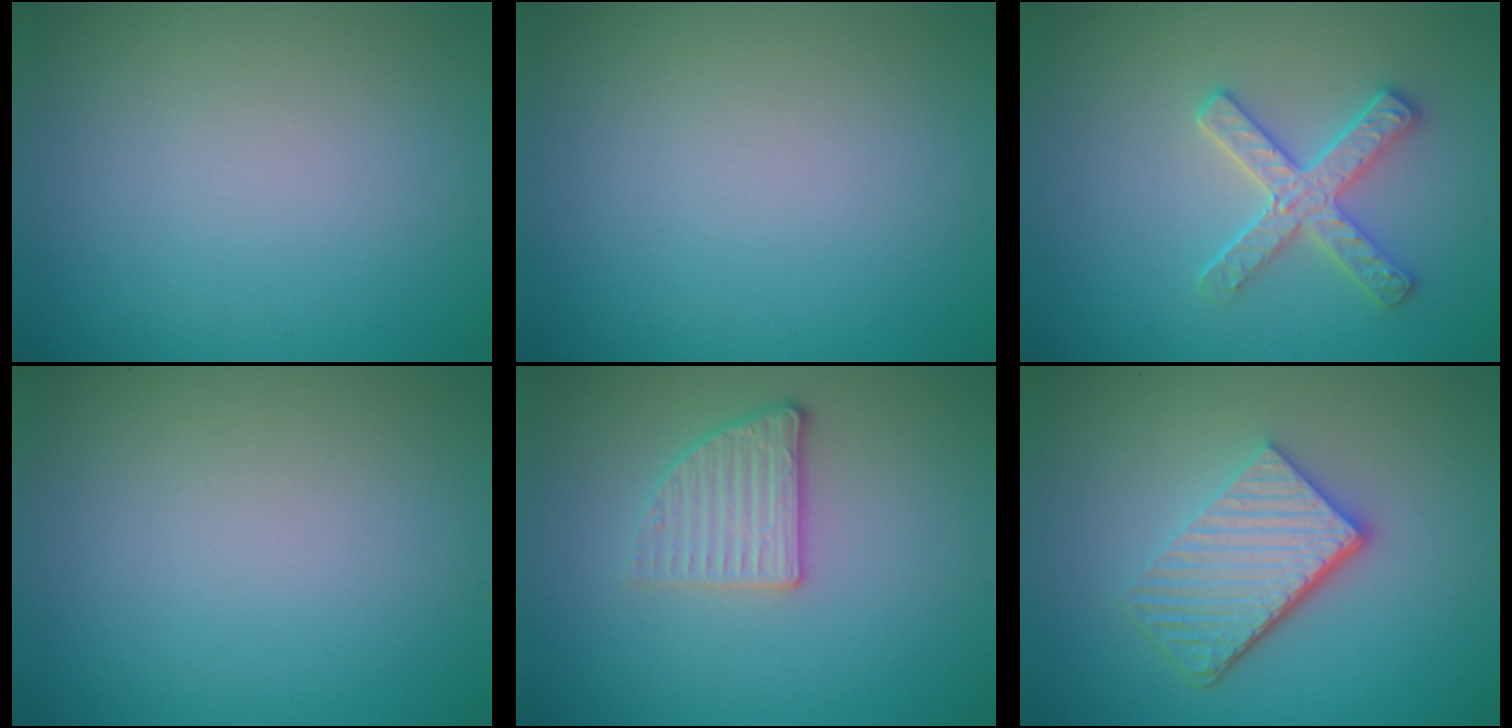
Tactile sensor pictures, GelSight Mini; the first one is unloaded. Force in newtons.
{"total": 0.0}
{"total": 3.3, "press": 3.0, "slide": 1.3}
{"total": 0.0}
{"total": 2.6, "press": 2.3, "slide": 1.3}
{"total": 5.2, "press": 3.8, "slide": 3.5}